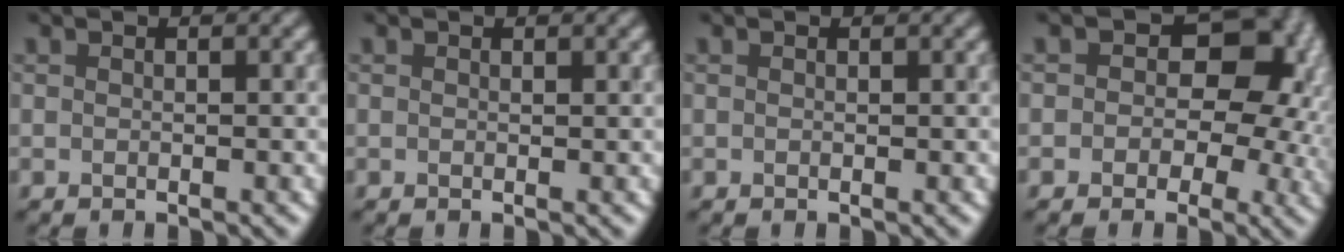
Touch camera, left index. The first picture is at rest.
{"total": 0.0}
{"total": 0.0}
{"total": 7.9, "force": [0.9, 5.8, 5.4], "torque": [-0.010, 0.010, -0.002]}